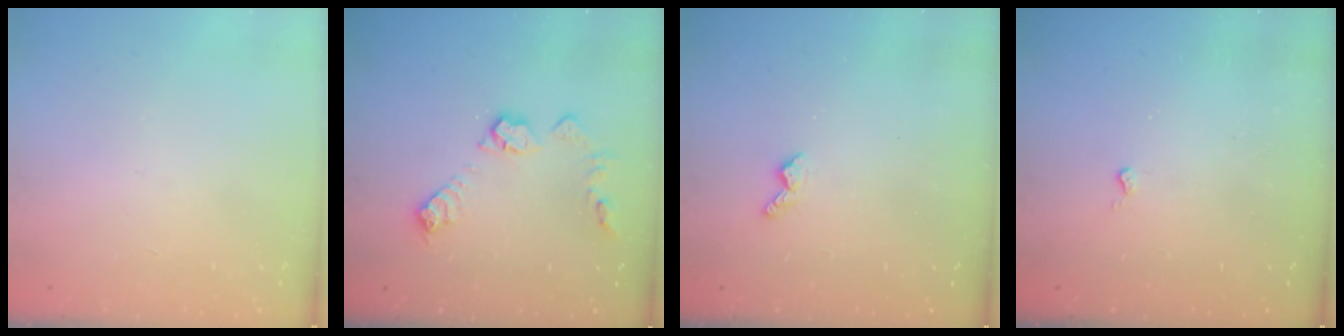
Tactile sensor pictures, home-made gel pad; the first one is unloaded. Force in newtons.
{"total": 10.9, "press": 10.9, "slide": 0.5}
{"total": 3.5, "press": 3.5, "slide": 0.5}
{"total": 2.6, "press": 2.6, "slide": 0.4}